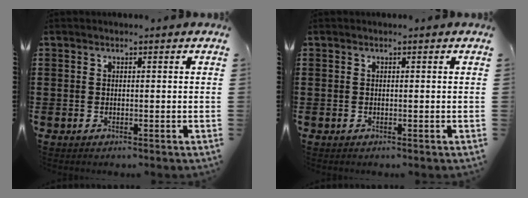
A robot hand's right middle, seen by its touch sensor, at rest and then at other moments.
{"total": 0.0}